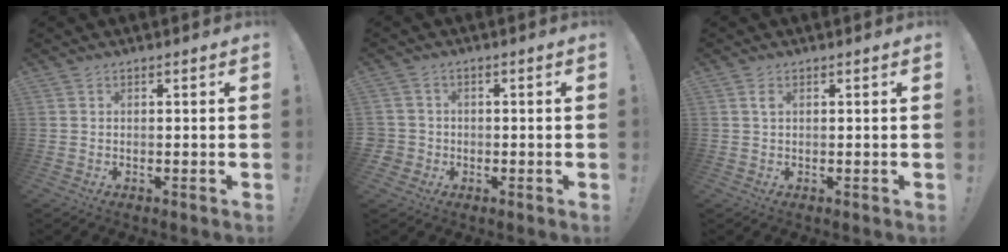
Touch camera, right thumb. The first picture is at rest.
{"total": 3.6, "force": [-0.7, 3.4, 0.9], "torque": [-0.018, 0.005, -0.013]}
{"total": 1.6, "force": [0.7, 1.0, 1.1], "torque": [-0.015, 0.001, 0.009]}